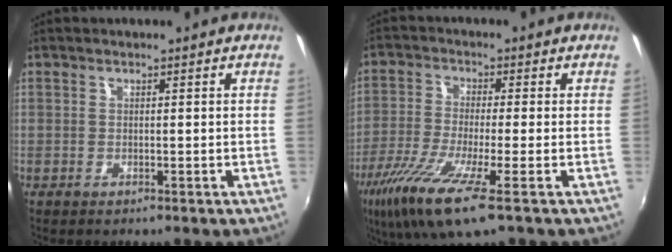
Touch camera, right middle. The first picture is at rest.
{"total": 12.3, "force": [-6.7, 1.1, 10.2], "torque": [-0.223, -0.039, -0.129]}